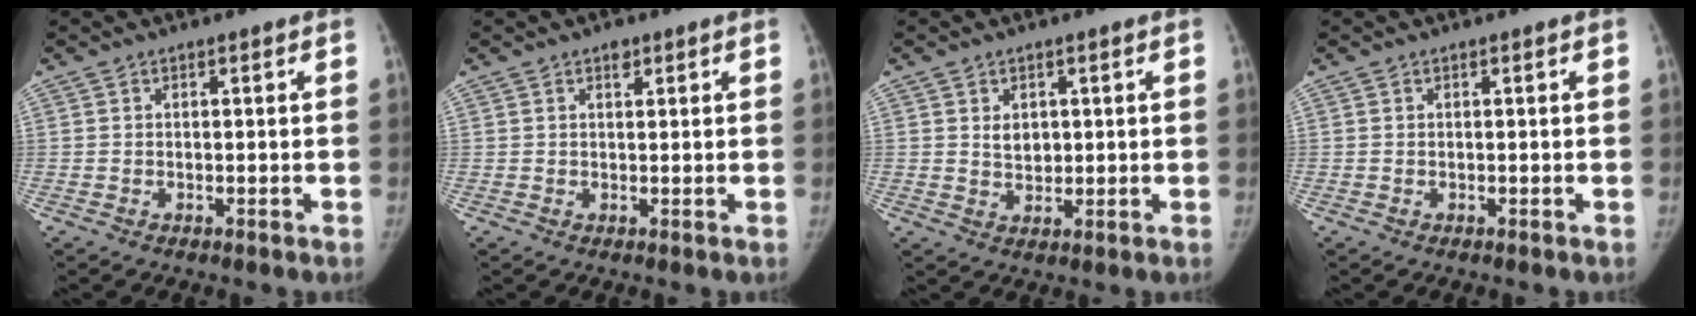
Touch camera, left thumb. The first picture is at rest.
{"total": 1.6, "force": [1.0, 0.9, 0.8], "torque": [-0.004, -0.003, 0.012]}
{"total": 3.5, "force": [1.0, 2.6, 2.1], "torque": [-0.017, -0.008, 0.021]}
{"total": 0.0}